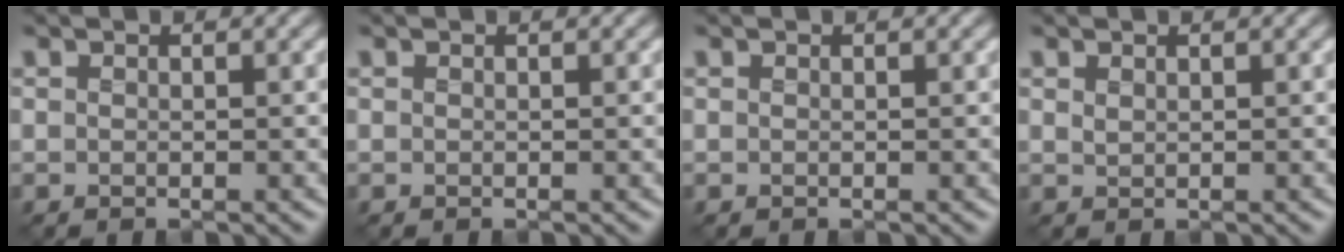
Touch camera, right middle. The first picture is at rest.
{"total": 0.0}
{"total": 0.0}
{"total": 0.6, "force": [0.4, 0.2, 0.3], "torque": [-0.013, 0.000, 0.010]}